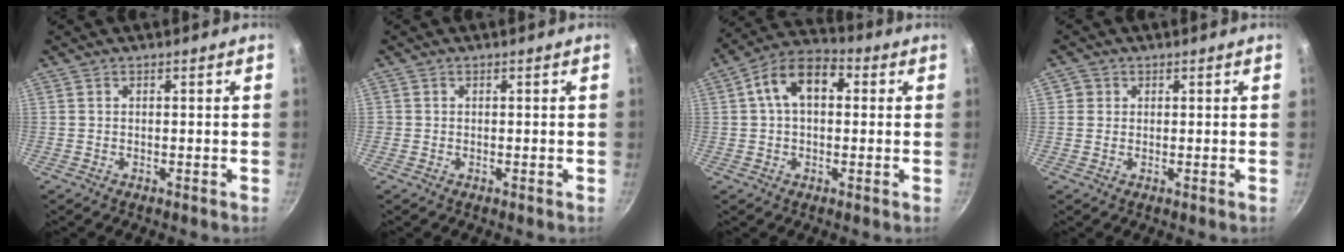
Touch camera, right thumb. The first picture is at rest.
{"total": 0.5, "force": [-0.1, 0.5, 0.0], "torque": [0.002, 0.000, -0.004]}
{"total": 10.9, "force": [2.2, 7.0, 8.1], "torque": [-0.114, 0.030, 0.018]}
{"total": 1.9, "force": [0.3, 1.8, 0.4], "torque": [0.005, 0.002, 0.001]}